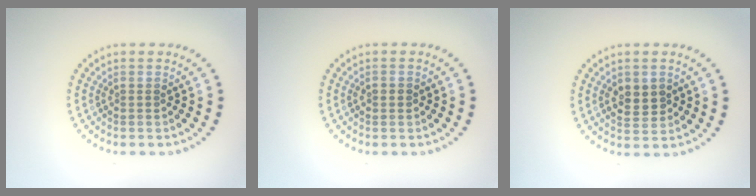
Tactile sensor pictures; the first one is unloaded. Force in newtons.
{"total": 1.2, "press": 1.2, "slide": 0.2}
{"total": 2.4, "press": 2.4, "slide": 0.2}